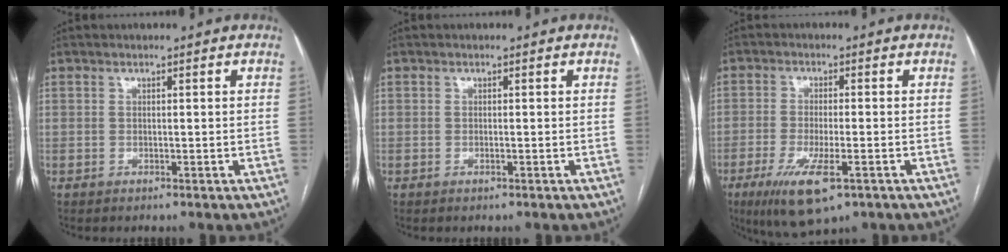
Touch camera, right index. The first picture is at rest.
{"total": 0.0}
{"total": 9.5, "force": [-4.9, 2.4, 7.8], "torque": [-0.142, -0.023, -0.077]}